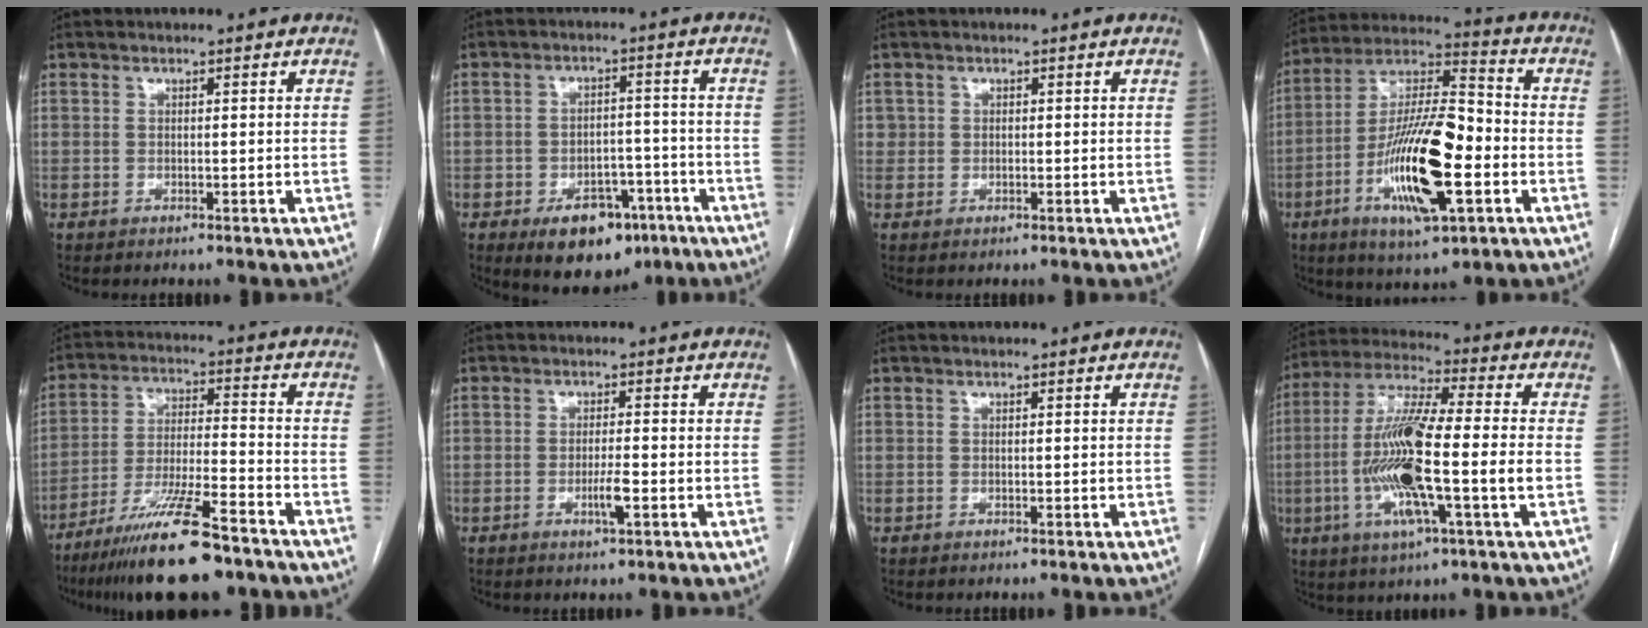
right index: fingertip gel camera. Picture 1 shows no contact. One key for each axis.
{"total": 10.1, "fx": -5.8, "fy": 6.1, "fz": 5.6, "tx": -0.071, "ty": 0.011, "tz": -0.078}
{"total": 1.3, "fx": 0.3, "fy": 1.3, "fz": 0.1, "tx": 0.011, "ty": 0.004, "tz": 0.001}
{"total": 18.7, "fx": -5.3, "fy": 4.4, "fz": 17.4, "tx": -0.336, "ty": -0.002, "tz": -0.089}
{"total": 15.0, "fx": -11.0, "fy": 1.6, "fz": 10.0, "tx": -0.192, "ty": -0.031, "tz": -0.192}
{"total": 2.9, "fx": -1.0, "fy": 0.2, "fz": 2.7, "tx": -0.050, "ty": -0.003, "tz": -0.018}
{"total": 0.0}
{"total": 16.4, "fx": -3.0, "fy": 1.1, "fz": 16.1, "tx": -0.322, "ty": -0.005, "tz": -0.060}